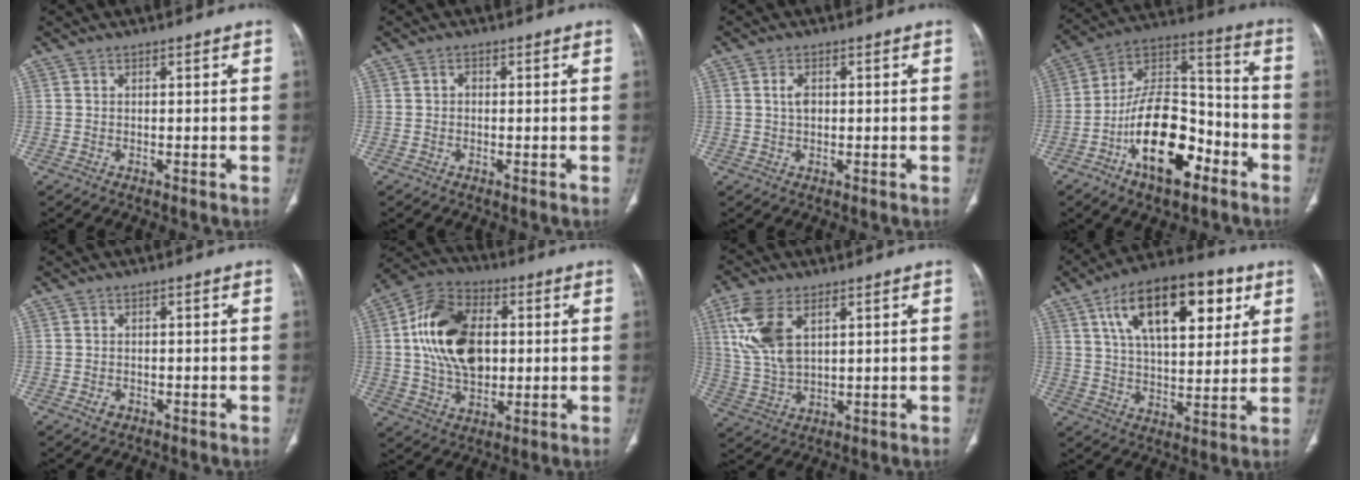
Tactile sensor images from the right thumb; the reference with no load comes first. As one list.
[{"total": 1.0, "force": [0.0, 0.8, 0.6], "torque": [-0.005, 0.004, -0.004]}, {"total": 2.5, "force": [0.4, 1.6, 1.9], "torque": [-0.037, 0.003, 0.009]}, {"total": 20.5, "force": [-9.2, 10.3, 15.2], "torque": [-0.232, 0.071, -0.160]}, {"total": 1.6, "force": [-0.8, 1.2, 0.7], "torque": [-0.010, 0.005, -0.011]}, {"total": 17.9, "force": [2.2, 11.5, 13.5], "torque": [-0.224, 0.012, 0.038]}, {"total": 11.3, "force": [4.3, 6.0, 8.6], "torque": [-0.191, -0.007, 0.091]}, {"total": 22.0, "force": [9.3, 10.5, 17.0], "torque": [-0.244, -0.011, 0.150]}]